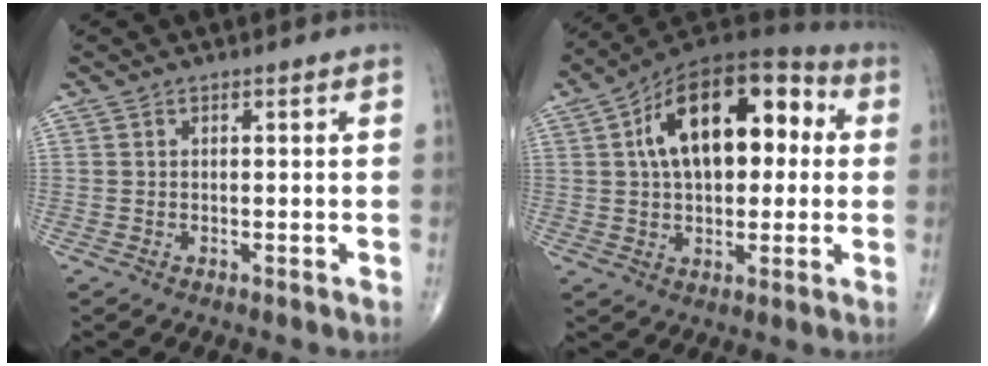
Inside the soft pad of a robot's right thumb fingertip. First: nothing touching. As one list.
[{"total": 20.5, "force": [4.0, 11.4, 16.6], "torque": [-0.233, 0.032, 0.051]}]